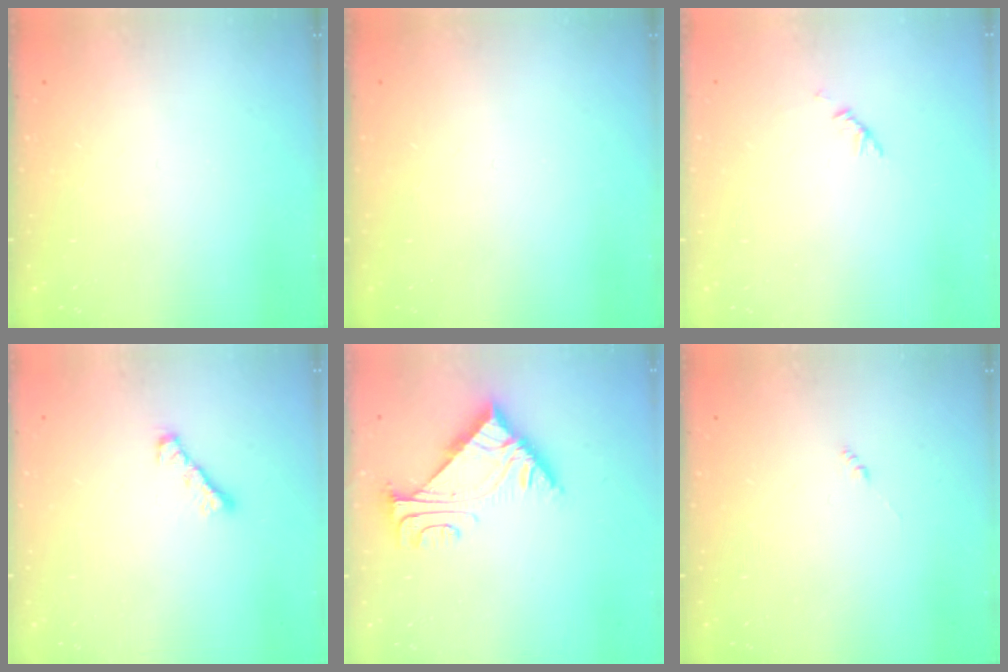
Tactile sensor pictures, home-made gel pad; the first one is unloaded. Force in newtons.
{"total": 0.0}
{"total": 1.9, "press": 1.8, "slide": 0.6}
{"total": 1.9, "press": 1.8, "slide": 0.6}
{"total": 4.9, "press": 4.8, "slide": 0.8}
{"total": 0.0}